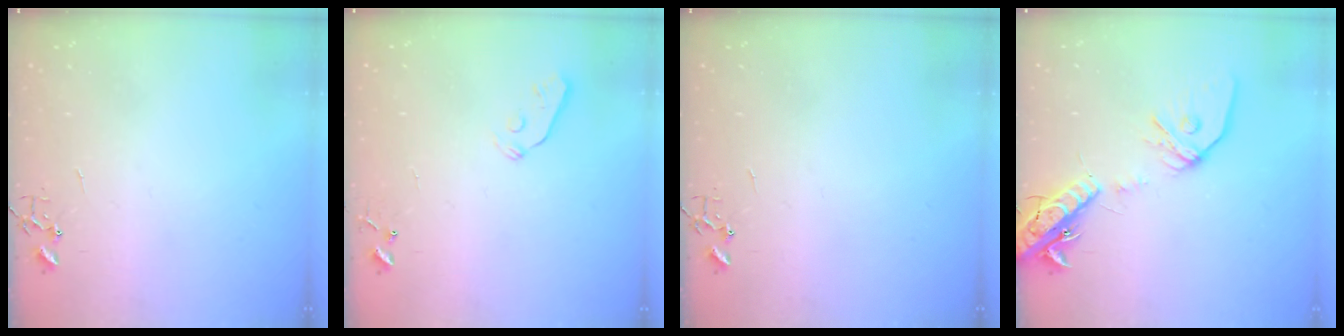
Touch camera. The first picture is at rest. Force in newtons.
{"total": 3.7, "press": 3.6, "slide": 0.7}
{"total": 0.0}
{"total": 15.6, "press": 15.3, "slide": 3.2}